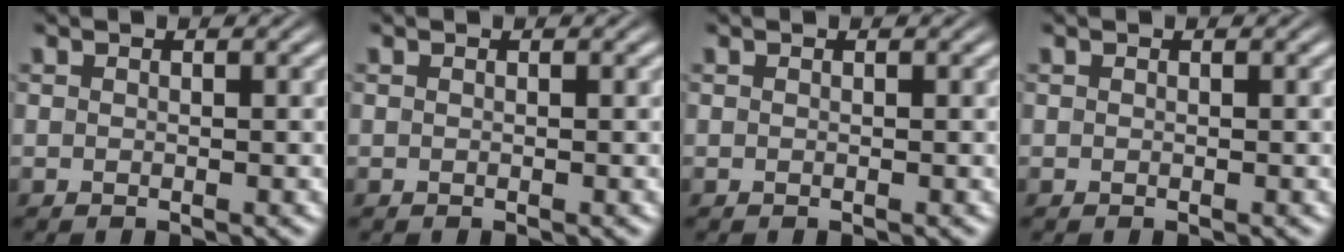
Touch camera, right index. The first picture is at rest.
{"total": 0.0}
{"total": 0.0}
{"total": 0.0}